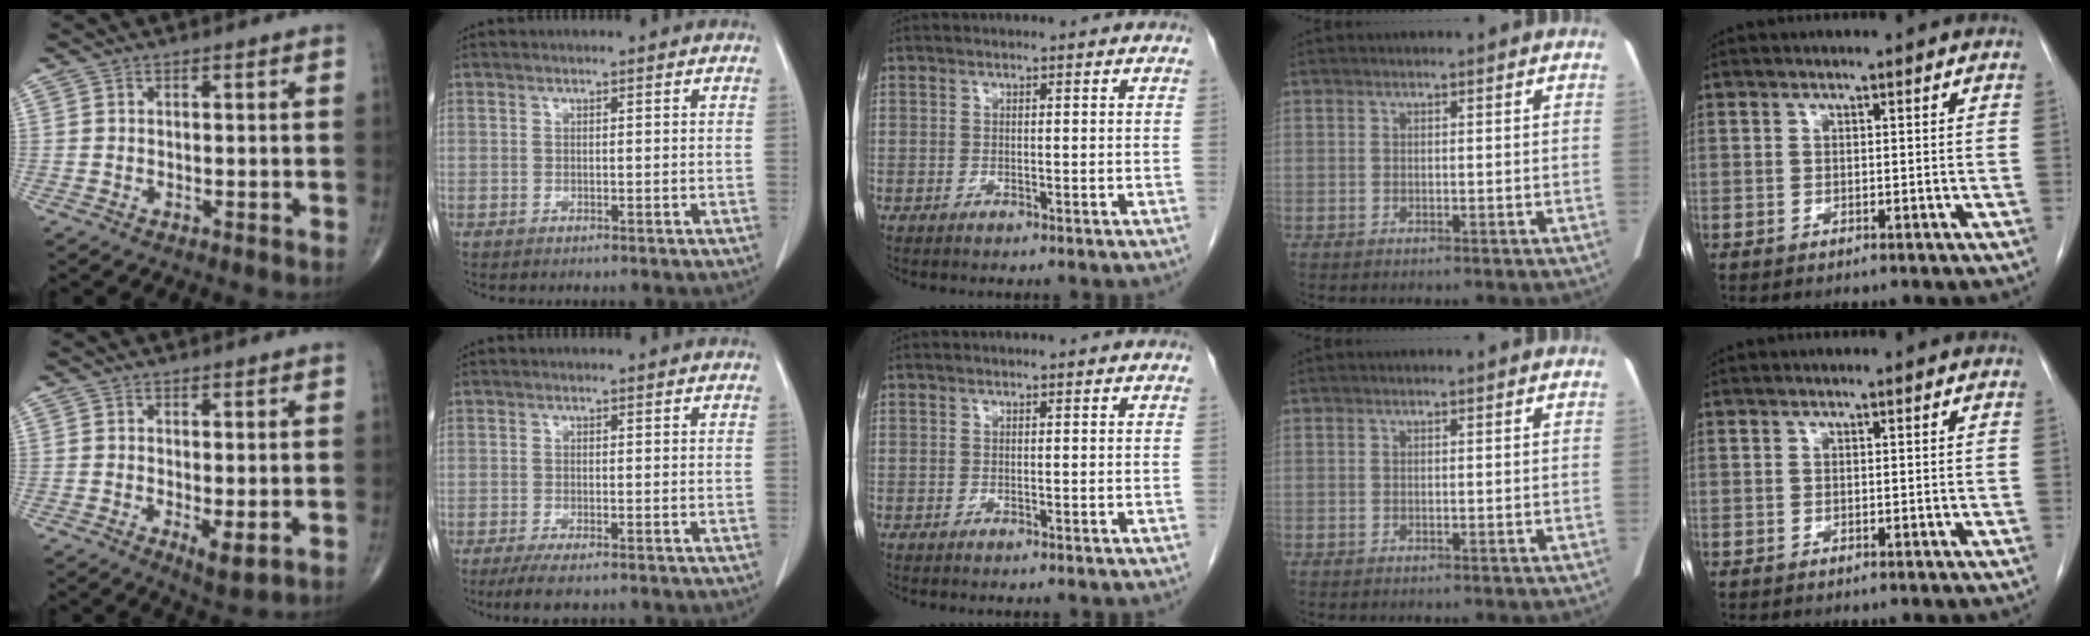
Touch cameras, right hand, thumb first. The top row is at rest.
{"thumb": {"total": 3.6, "force": [-0.6, 1.1, 3.4], "torque": [-0.054, -0.013, -0.007]}, "index": {"total": 4.1, "force": [-3.0, 0.9, 2.7], "torque": [-0.046, -0.010, -0.046]}}